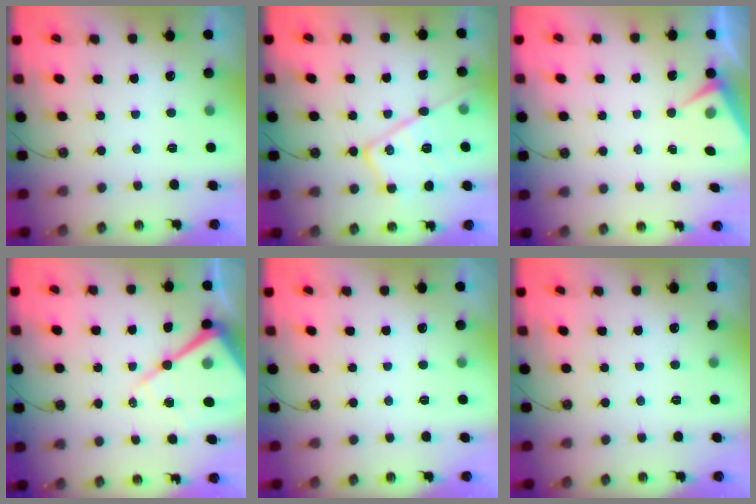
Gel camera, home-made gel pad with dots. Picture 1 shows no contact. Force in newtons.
{"total": 17.6, "press": 17.5, "slide": 0.8}
{"total": 4.8, "press": 4.7, "slide": 0.6}
{"total": 16.4, "press": 16.3, "slide": 1.6}
{"total": 0.0}
{"total": 0.0}